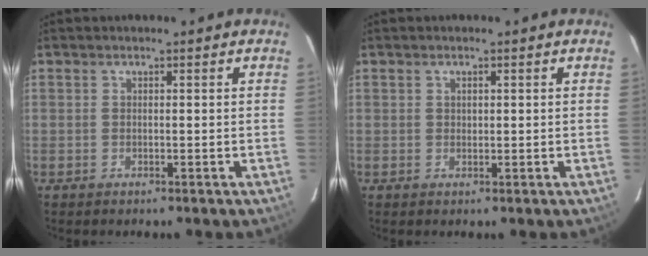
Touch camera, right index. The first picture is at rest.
{"total": 0.8, "force": [0.4, 0.7, 0.3], "torque": [-0.004, 0.003, 0.008]}